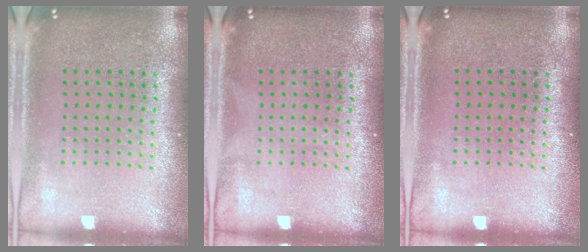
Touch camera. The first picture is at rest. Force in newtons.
{"total": 0.0}
{"total": 0.0}